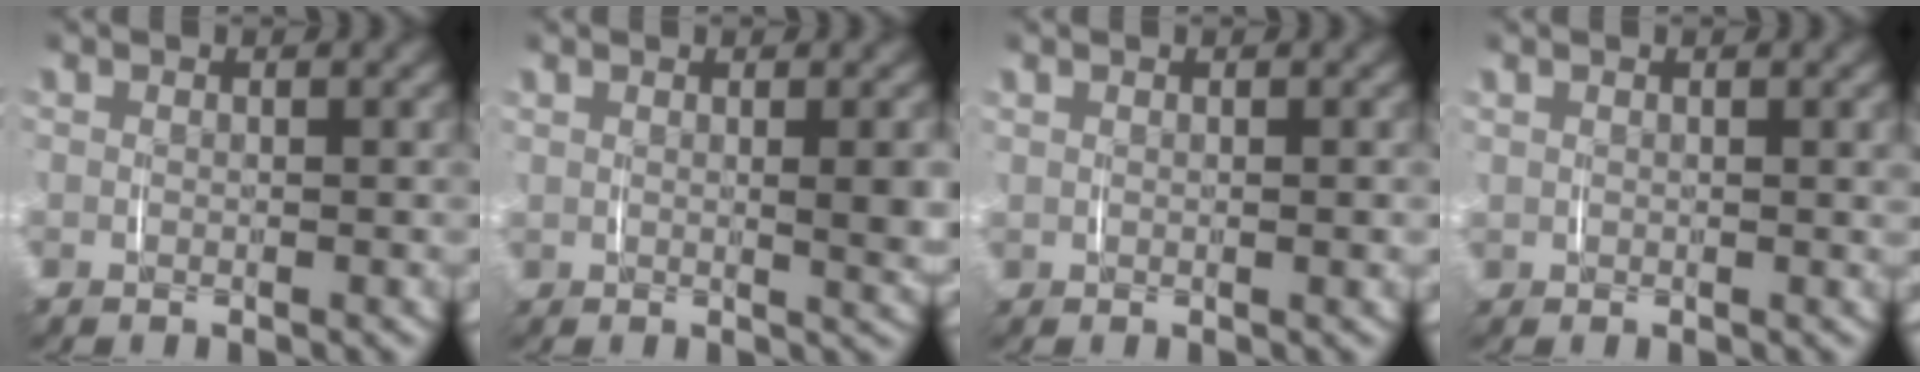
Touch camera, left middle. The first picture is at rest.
{"total": 2.7, "force": [0.8, 0.8, 2.4], "torque": [-0.030, -0.002, 0.012]}
{"total": 0.9, "force": [0.4, 0.6, 0.5], "torque": [-0.012, 0.004, 0.005]}
{"total": 0.9, "force": [0.5, 0.7, 0.3], "torque": [-0.008, 0.004, 0.006]}